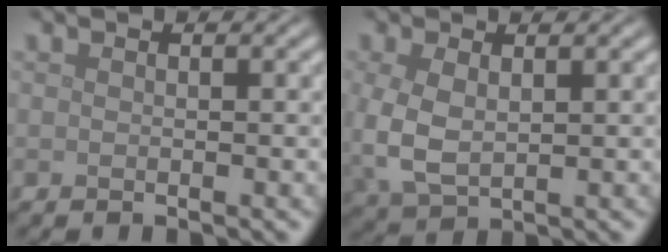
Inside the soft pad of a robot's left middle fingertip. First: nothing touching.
{"total": 4.5, "force": [0.0, 2.8, 3.5], "torque": [-0.099, -0.009, 0.007]}